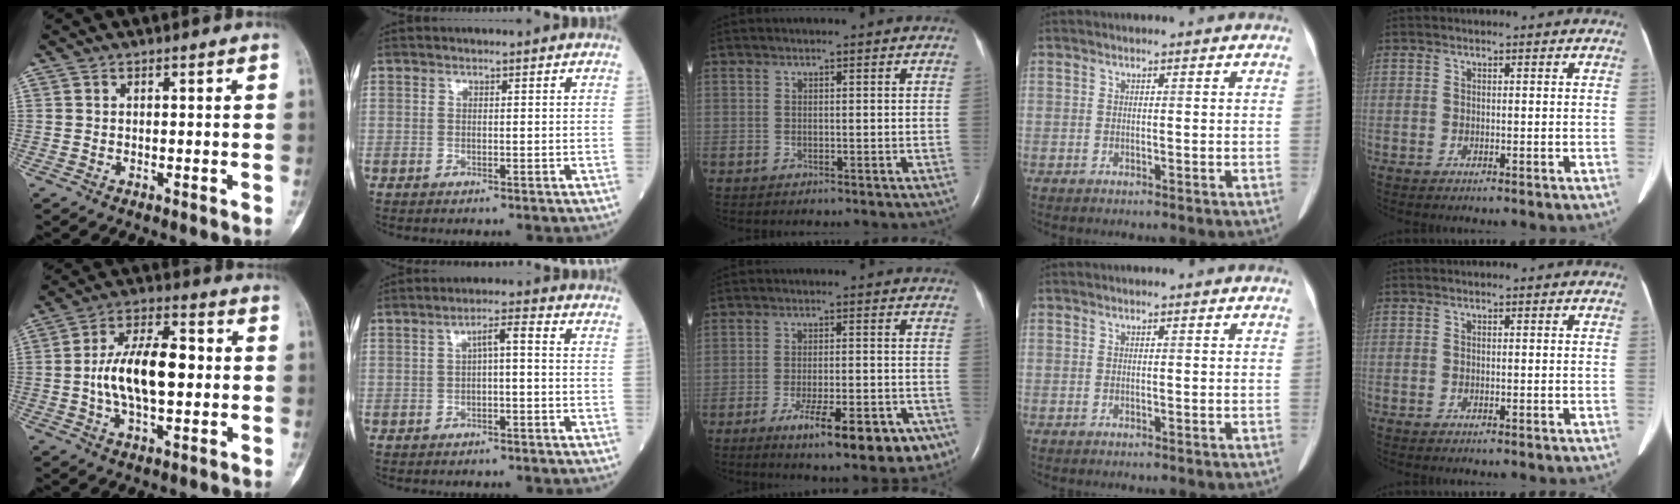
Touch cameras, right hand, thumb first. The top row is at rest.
{"thumb": {"total": 14.0, "force": [-0.1, 6.8, 12.3], "torque": [-0.212, 0.021, -0.006]}, "index": {"total": 3.0, "force": [0.0, 0.5, 2.9], "torque": [-0.046, 0.013, 0.001]}, "middle": {"total": 13.7, "force": [-8.2, 3.6, 10.4], "torque": [-0.104, 0.000, -0.112]}}